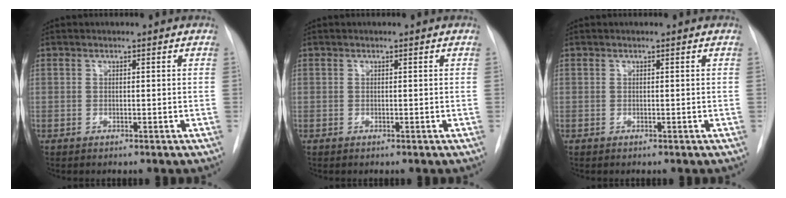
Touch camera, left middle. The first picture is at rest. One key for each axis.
{"total": 0.0}
{"total": 0.0}